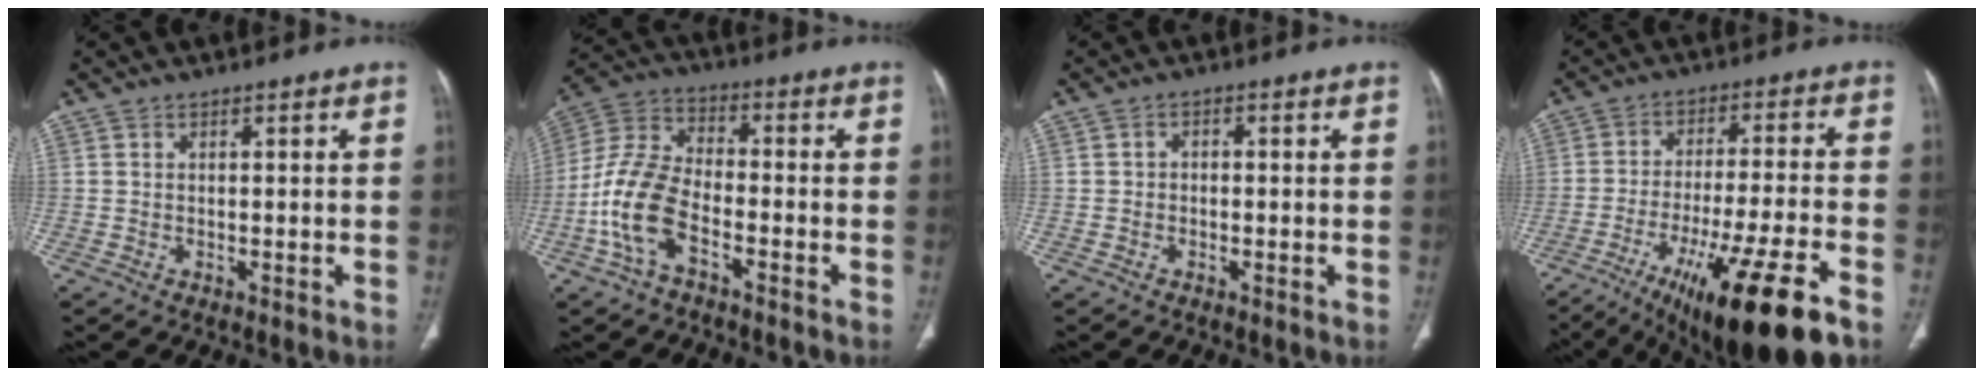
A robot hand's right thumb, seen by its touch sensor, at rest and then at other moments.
{"total": 11.9, "force": [-4.8, 6.2, 9.0], "torque": [-0.197, 0.034, -0.098]}
{"total": 1.2, "force": [-0.4, 1.0, 0.5], "torque": [-0.001, 0.005, -0.010]}
{"total": 19.4, "force": [-11.5, 3.0, 15.4], "torque": [-0.238, 0.031, -0.181]}